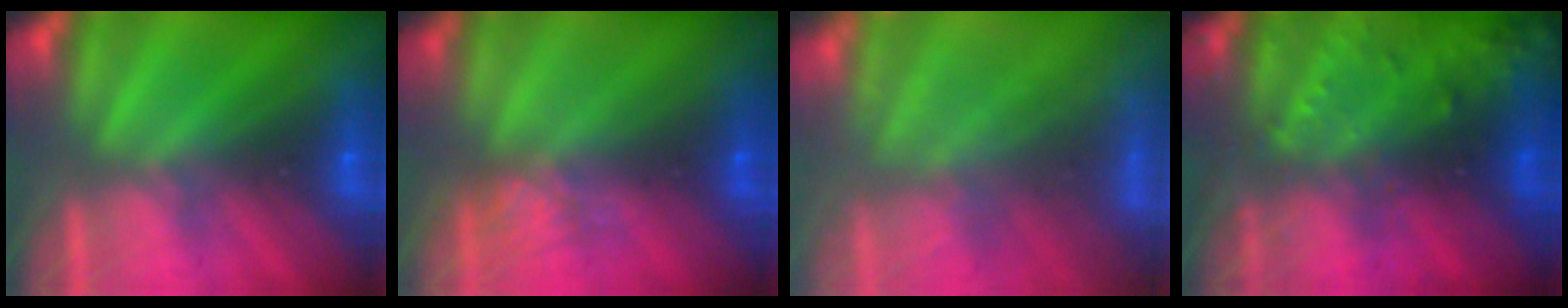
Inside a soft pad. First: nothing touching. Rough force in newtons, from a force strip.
{"total": 4.0}
{"total": 9.5}
{"total": 9.1}